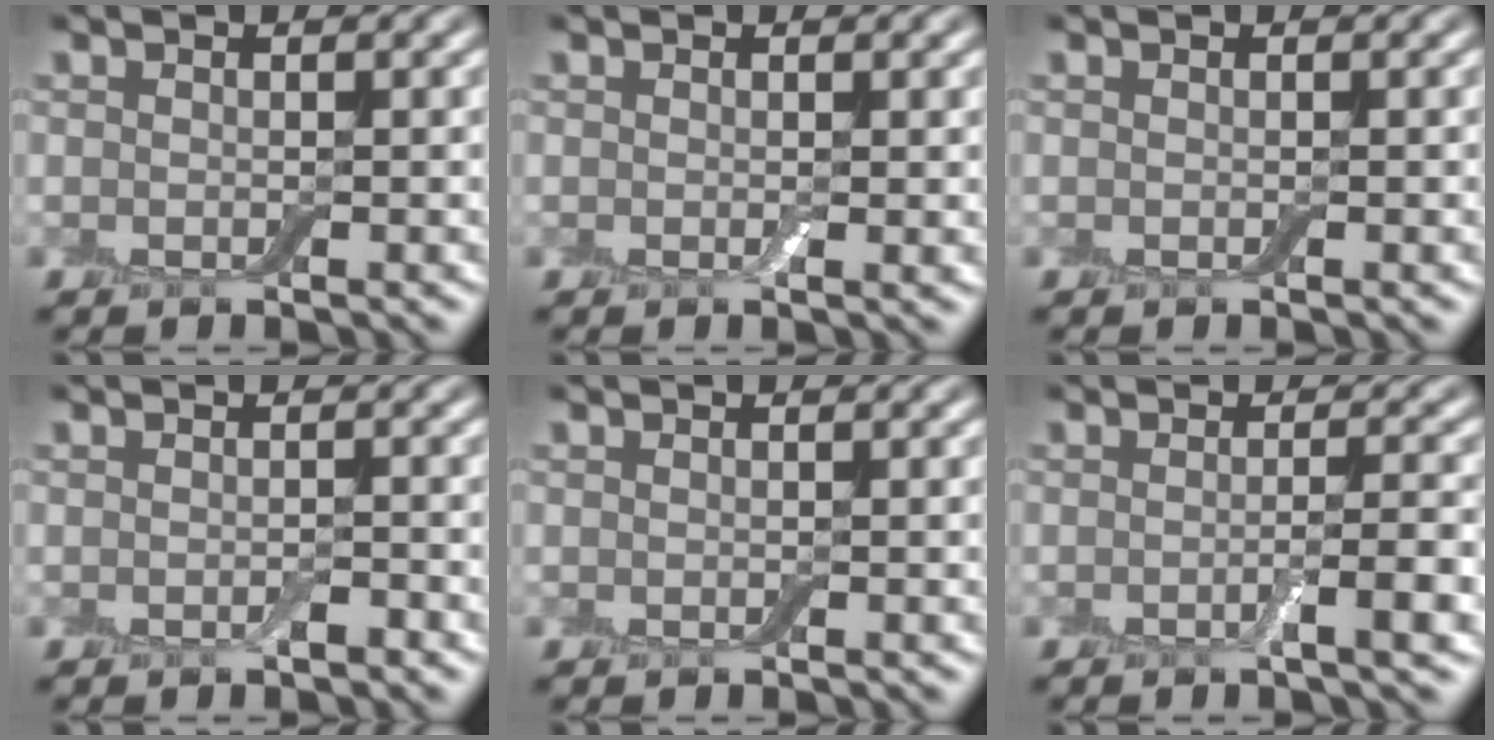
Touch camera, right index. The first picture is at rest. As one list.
[{"total": 0.5, "force": [0.1, 0.0, 0.5], "torque": [-0.009, -0.003, -0.001]}, {"total": 0.0}, {"total": 0.9, "force": [-0.5, 0.3, 0.7], "torque": [-0.012, 0.000, -0.007]}, {"total": 0.0}, {"total": 2.7, "force": [-0.8, 0.4, 2.5], "torque": [-0.039, 0.003, -0.018]}]